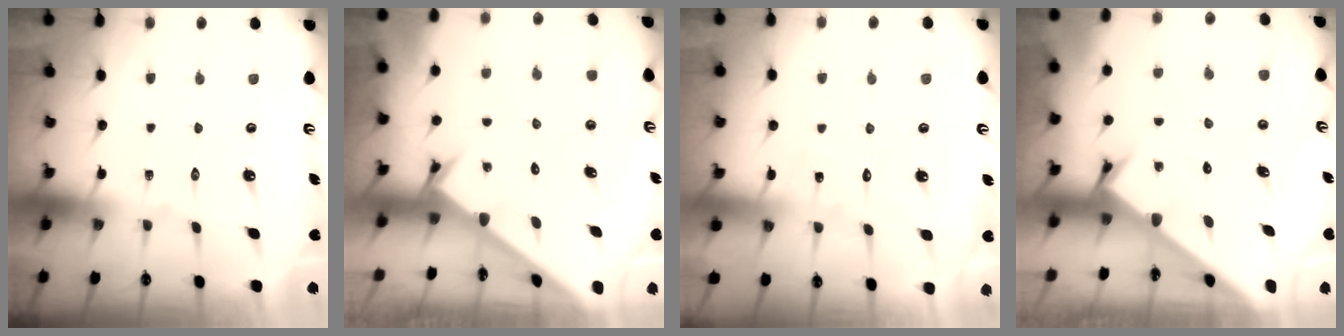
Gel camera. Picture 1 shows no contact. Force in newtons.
{"total": 2.5, "press": 2.5, "slide": 0.2}
{"total": 6.3, "press": 6.3, "slide": 0.5}
{"total": 2.2, "press": 2.2, "slide": 0.2}